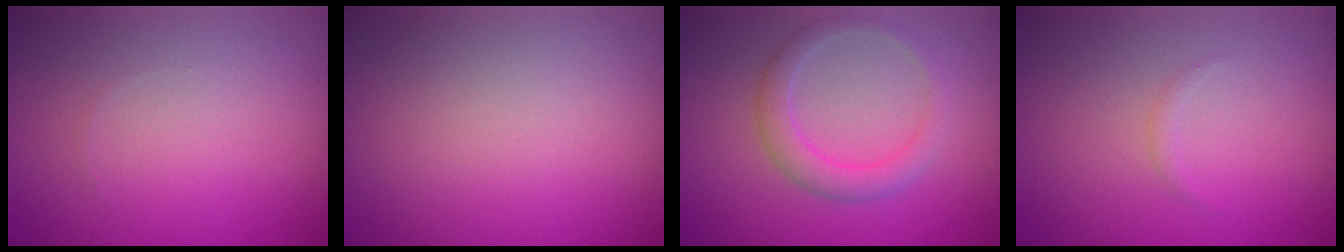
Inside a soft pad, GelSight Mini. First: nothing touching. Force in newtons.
{"total": 0.0}
{"total": 2.5, "press": 2.5, "slide": 0.2}
{"total": 0.6, "press": 0.6, "slide": 0.1}